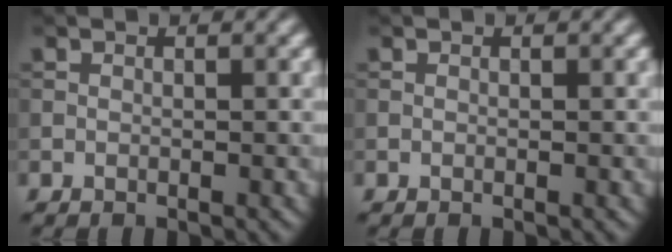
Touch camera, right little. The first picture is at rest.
{"total": 0.0}